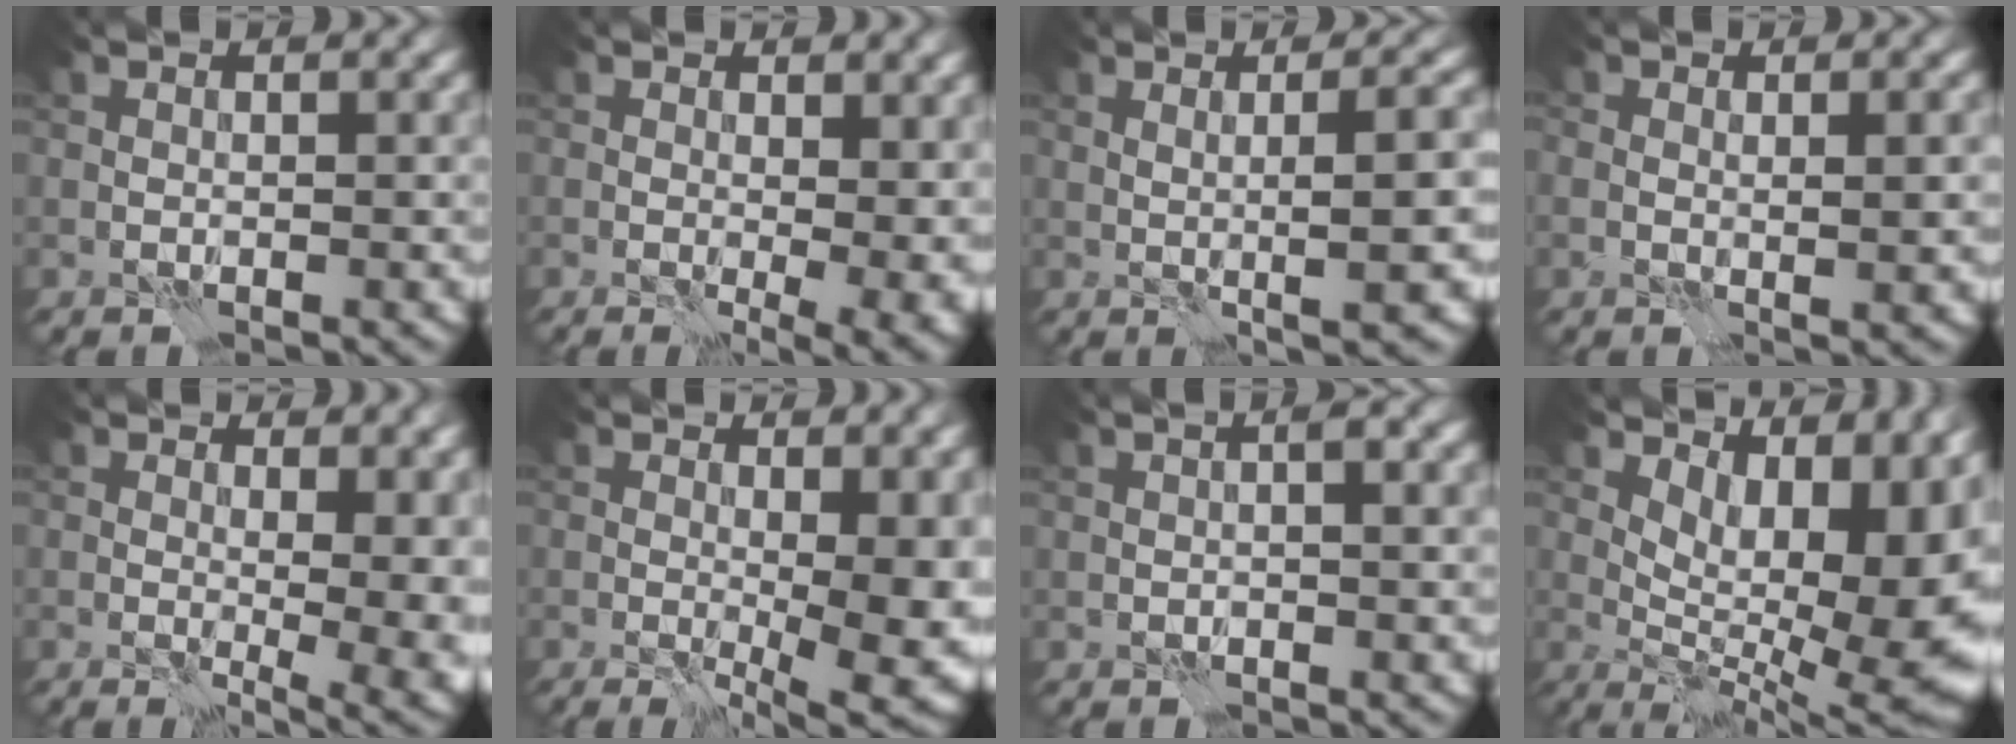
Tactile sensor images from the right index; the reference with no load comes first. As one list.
[{"total": 6.1, "force": [1.0, 2.8, 5.4], "torque": [-0.045, -0.011, 0.024]}, {"total": 4.9, "force": [0.3, 1.0, 4.8], "torque": [-0.062, 0.008, 0.005]}, {"total": 1.9, "force": [0.2, 0.7, 1.8], "torque": [-0.026, -0.001, 0.002]}, {"total": 8.4, "force": [1.5, 4.1, 7.2], "torque": [-0.047, 0.008, 0.026]}, {"total": 10.0, "force": [0.4, 4.2, 9.1], "torque": [-0.079, -0.008, 0.018]}, {"total": 2.4, "force": [0.3, 0.5, 2.4], "torque": [-0.021, -0.001, 0.000]}, {"total": 14.4, "force": [2.9, 6.4, 12.5], "torque": [-0.122, 0.012, 0.060]}]